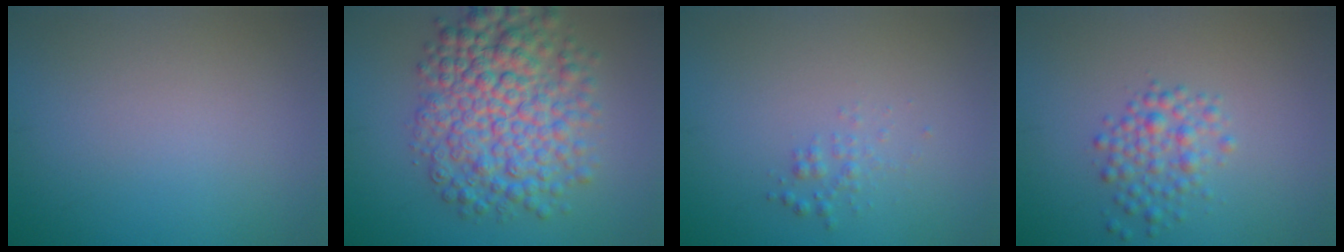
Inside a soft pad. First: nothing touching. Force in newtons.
{"total": 8.5, "press": 8.5, "slide": 0.1}
{"total": 1.0, "press": 1.0, "slide": 0.0}
{"total": 2.6, "press": 2.6, "slide": 0.0}